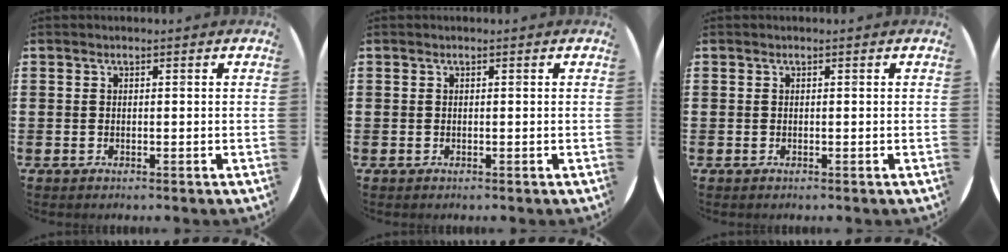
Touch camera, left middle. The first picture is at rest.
{"total": 0.0}
{"total": 0.0}